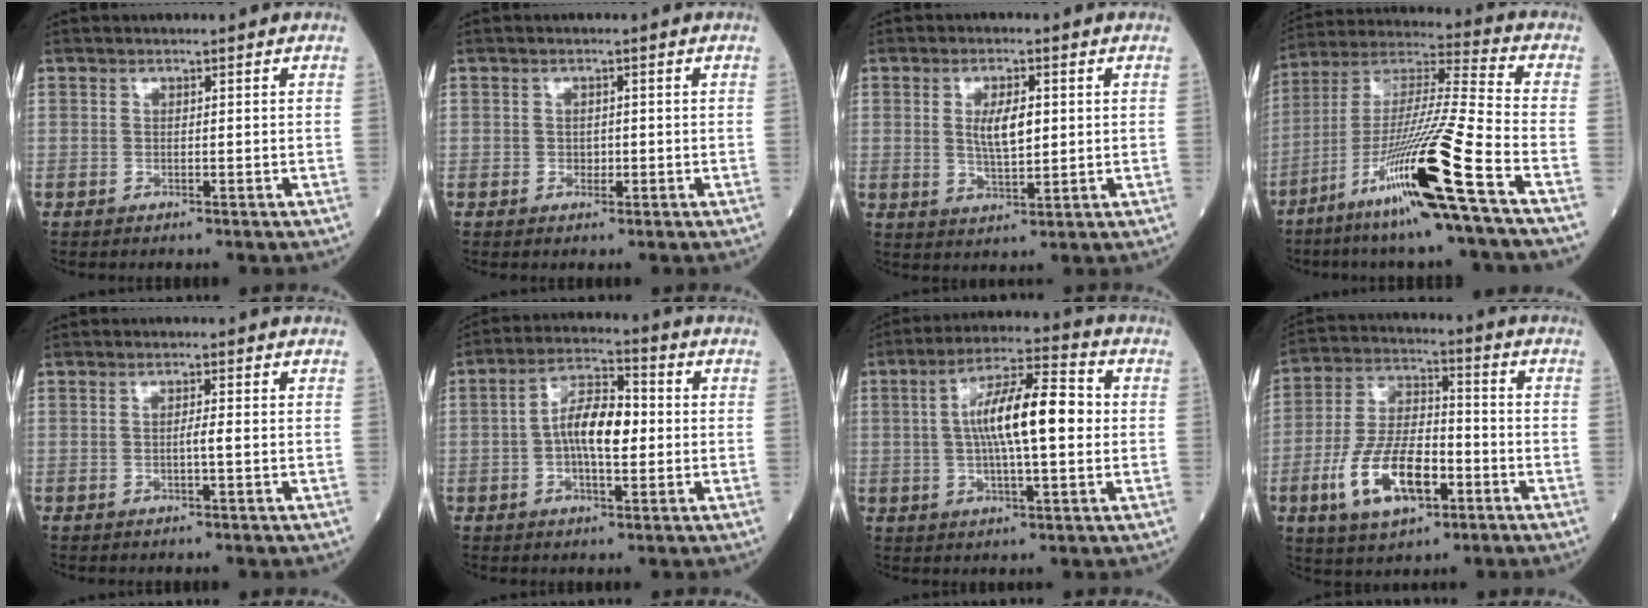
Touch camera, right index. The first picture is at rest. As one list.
[{"total": 1.2, "force": [-0.3, 1.0, 0.6], "torque": [-0.004, 0.002, -0.003]}, {"total": 5.4, "force": [0.9, 1.6, 5.0], "torque": [-0.093, -0.001, 0.021]}, {"total": 19.9, "force": [-9.6, -1.4, 17.3], "torque": [-0.346, -0.040, -0.185]}, {"total": 1.2, "force": [-0.3, -0.2, 1.2], "torque": [-0.019, 0.001, -0.007]}, {"total": 8.6, "force": [-0.4, 3.0, 8.0], "torque": [-0.155, 0.015, -0.011]}, {"total": 12.4, "force": [0.8, 2.5, 12.1], "torque": [-0.213, 0.023, 0.008]}, {"total": 13.5, "force": [-5.2, 5.8, 11.1], "torque": [-0.226, 0.005, -0.091]}]